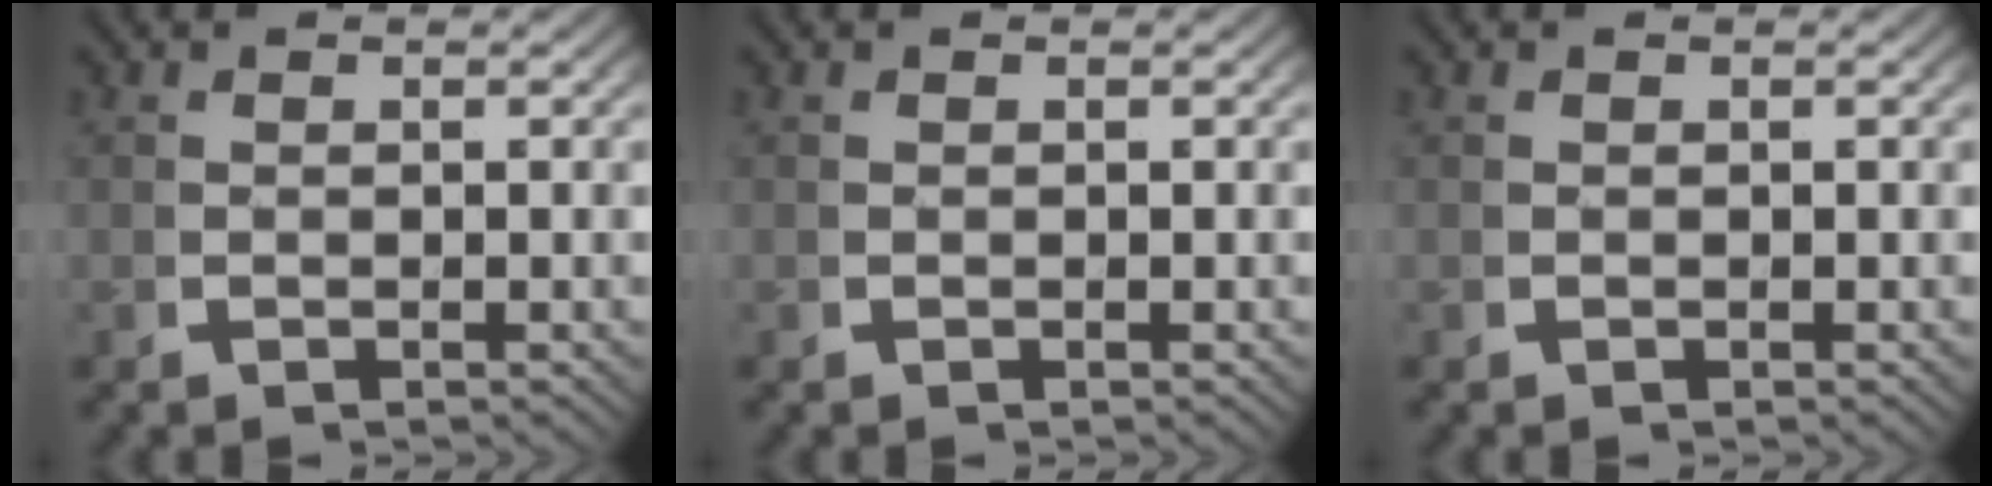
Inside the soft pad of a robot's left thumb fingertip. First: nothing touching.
{"total": 0.0}
{"total": 0.0}